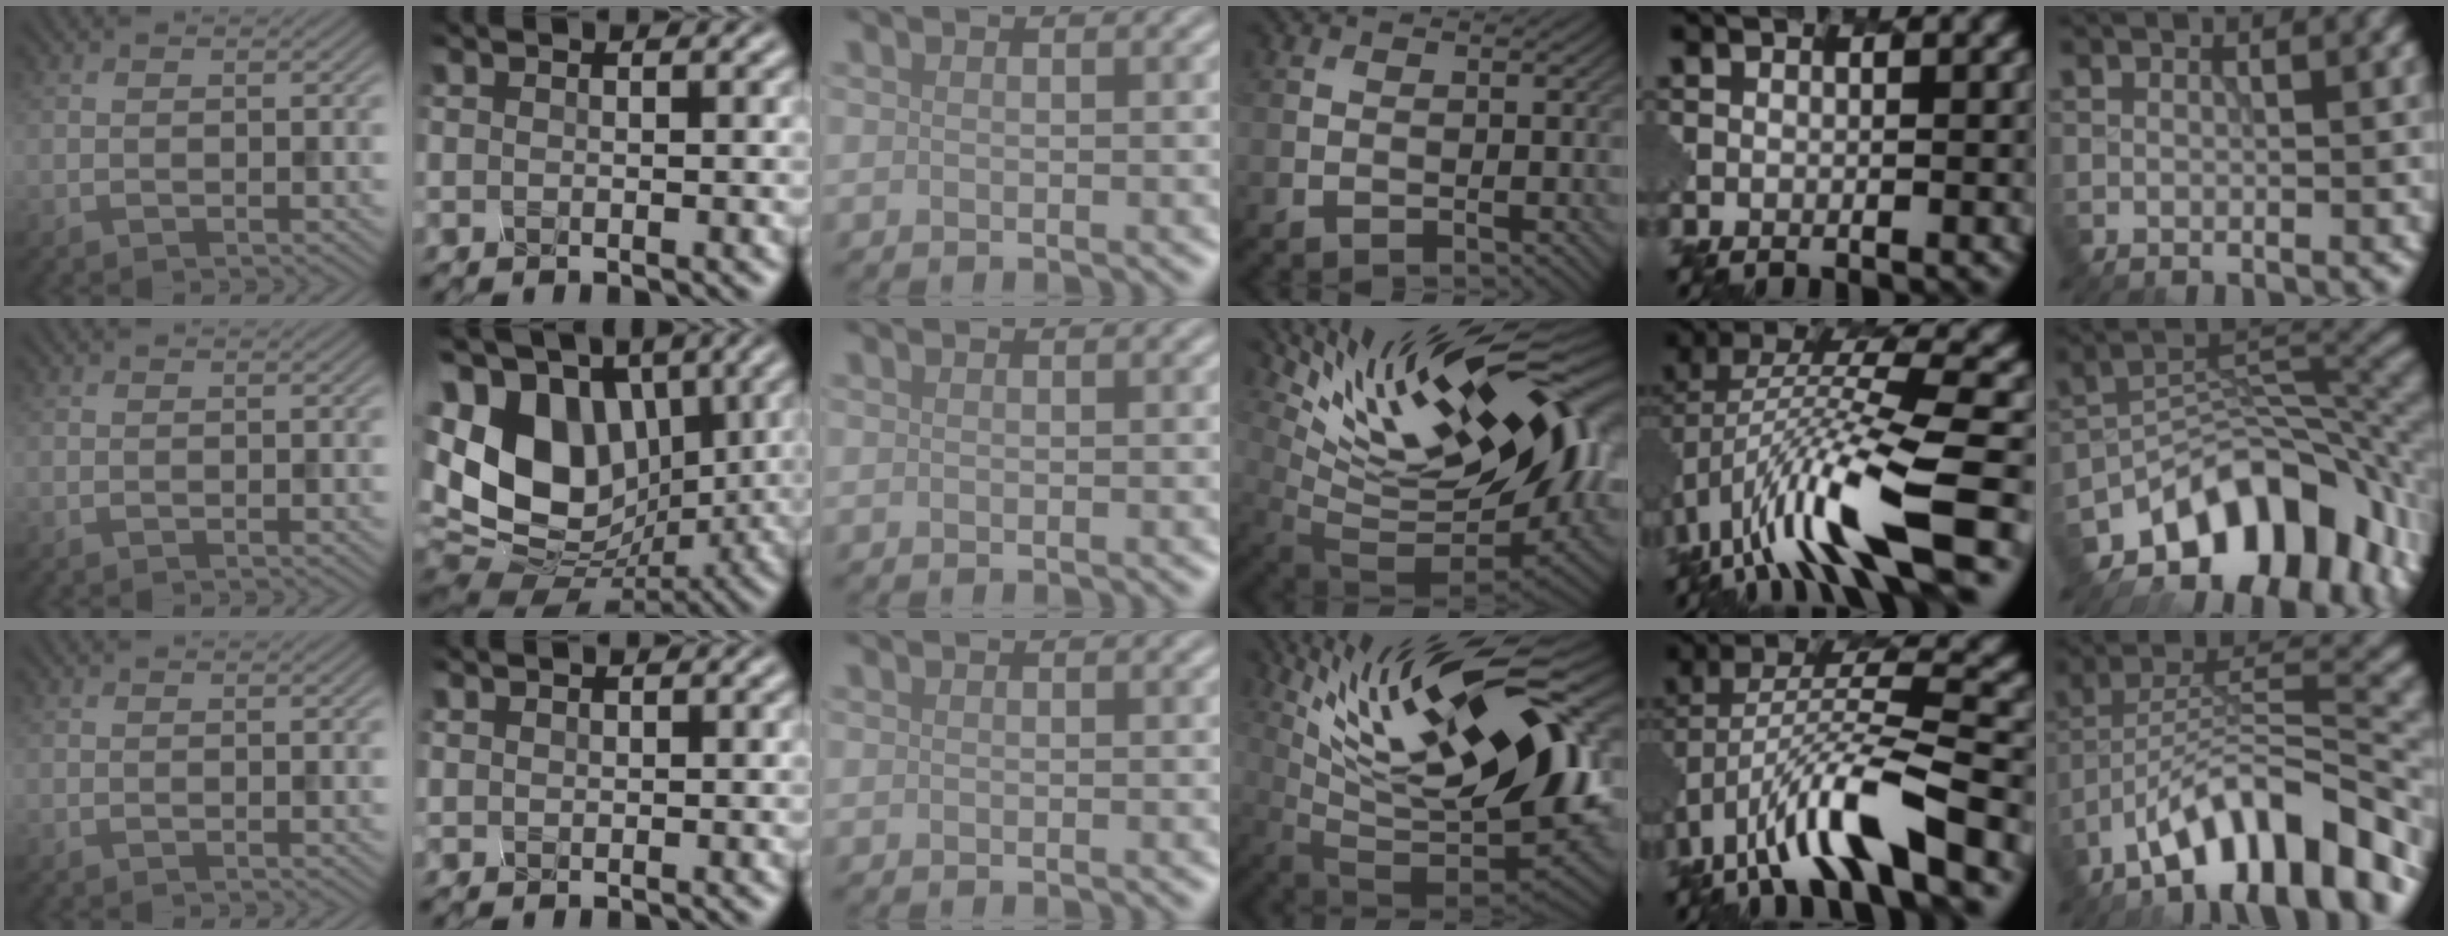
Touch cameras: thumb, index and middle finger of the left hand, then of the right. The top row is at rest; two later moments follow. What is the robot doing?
{"motion": "twist", "object": "rubiks cube"}